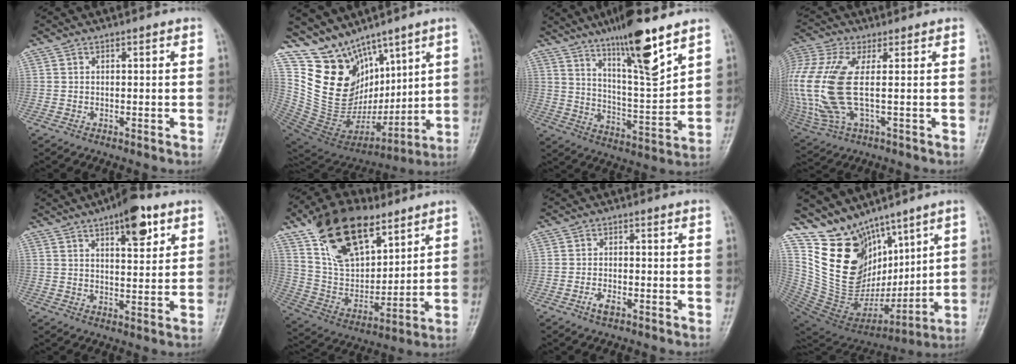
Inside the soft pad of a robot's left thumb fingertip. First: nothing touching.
{"total": 17.3, "force": [11.5, 10.2, 7.9], "torque": [-0.106, -0.052, 0.244]}
{"total": 16.1, "force": [10.6, 2.5, 11.8], "torque": [-0.187, -0.062, 0.187]}
{"total": 19.0, "force": [0.6, 8.0, 17.2], "torque": [-0.450, -0.002, 0.015]}
{"total": 9.4, "force": [5.2, 3.5, 7.0], "torque": [-0.082, -0.023, 0.073]}
{"total": 21.4, "force": [12.7, 10.9, 13.4], "torque": [-0.202, -0.046, 0.241]}
{"total": 2.3, "force": [-1.3, 0.8, 1.7], "torque": [-0.035, 0.007, -0.024]}
{"total": 19.0, "force": [12.0, 11.3, 9.4], "torque": [-0.126, -0.058, 0.245]}